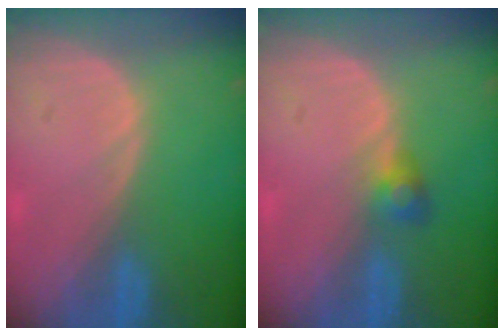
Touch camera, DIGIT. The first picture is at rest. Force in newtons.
{"total": 2.5, "press": 2.5, "slide": 0.5}